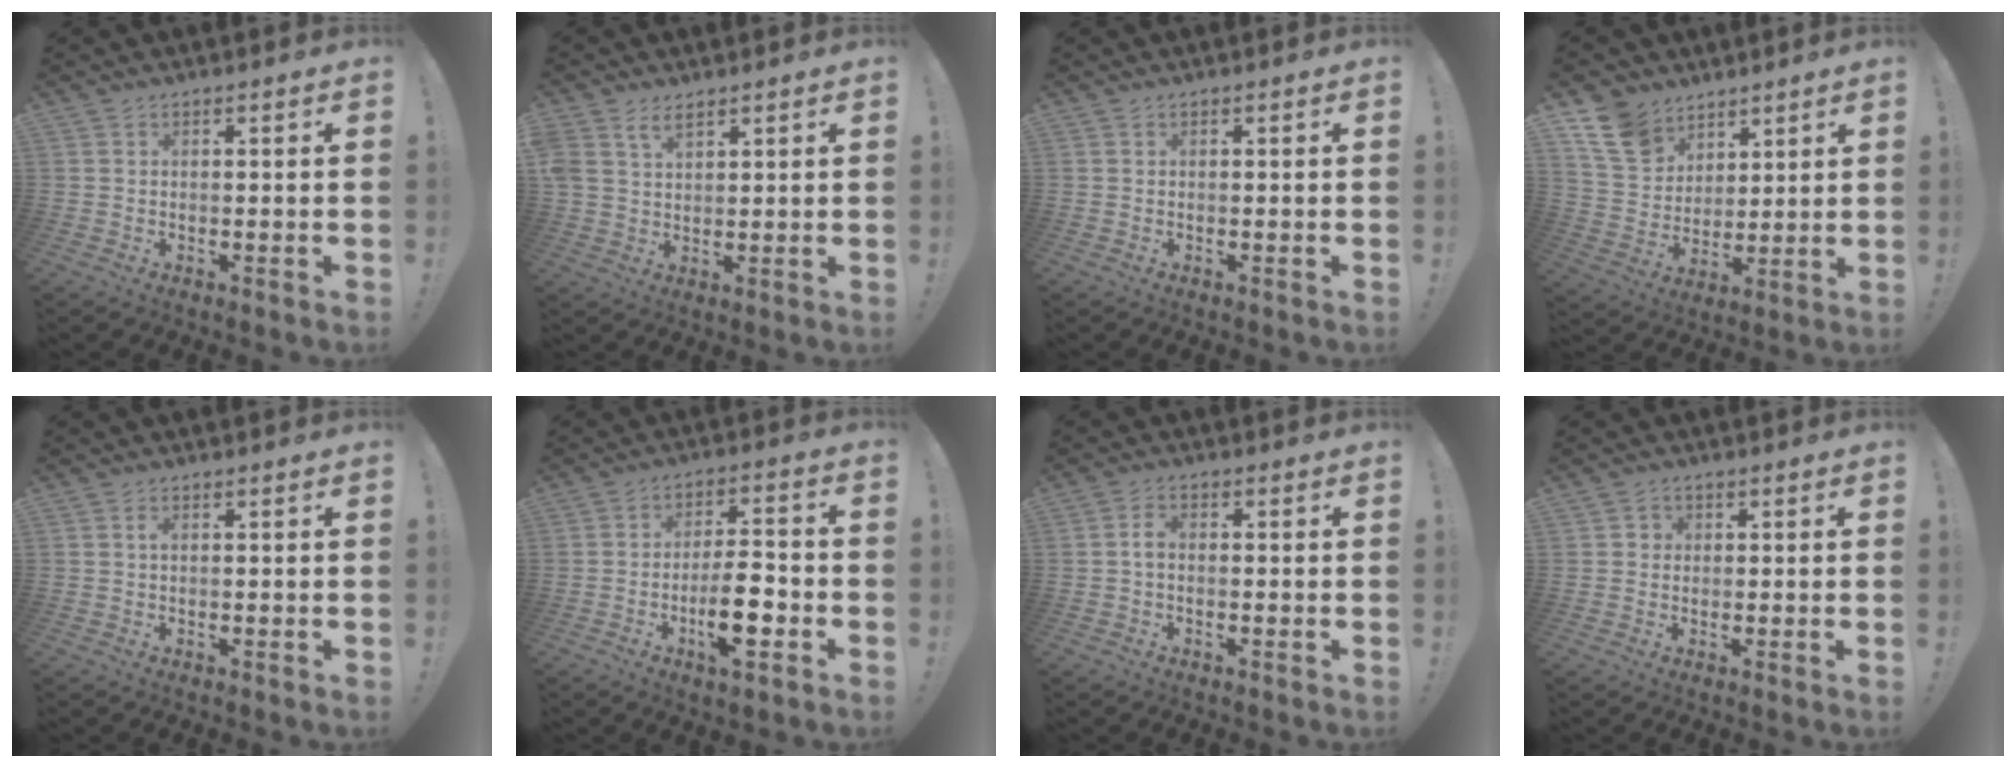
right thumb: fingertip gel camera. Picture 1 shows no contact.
{"total": 5.0, "force": [3.3, 2.7, 2.5], "torque": [-0.050, -0.009, 0.065]}
{"total": 0.0}
{"total": 13.1, "force": [8.5, 8.9, 4.4], "torque": [-0.088, -0.047, 0.172]}
{"total": 0.8, "force": [0.0, 0.3, 0.7], "torque": [-0.011, 0.002, -0.001]}
{"total": 11.9, "force": [-4.2, 3.9, 10.4], "torque": [-0.182, 0.012, -0.073]}
{"total": 2.6, "force": [-0.4, 1.5, 2.1], "torque": [-0.041, 0.008, -0.005]}
{"total": 2.0, "force": [-0.1, 1.9, 0.6], "torque": [-0.006, 0.003, -0.003]}